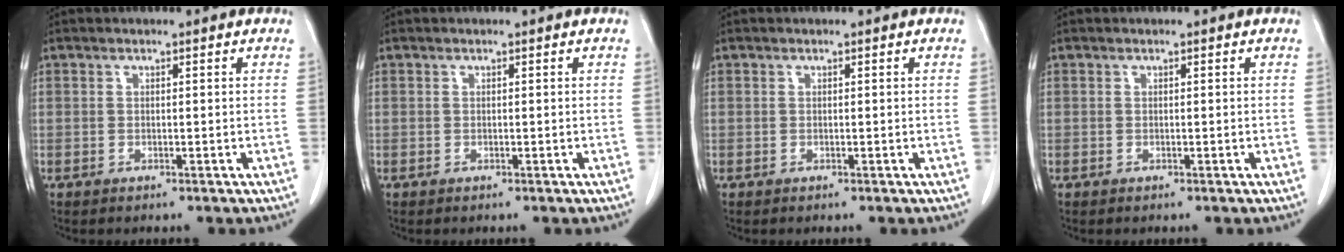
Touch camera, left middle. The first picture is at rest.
{"total": 0.0}
{"total": 0.0}
{"total": 0.0}